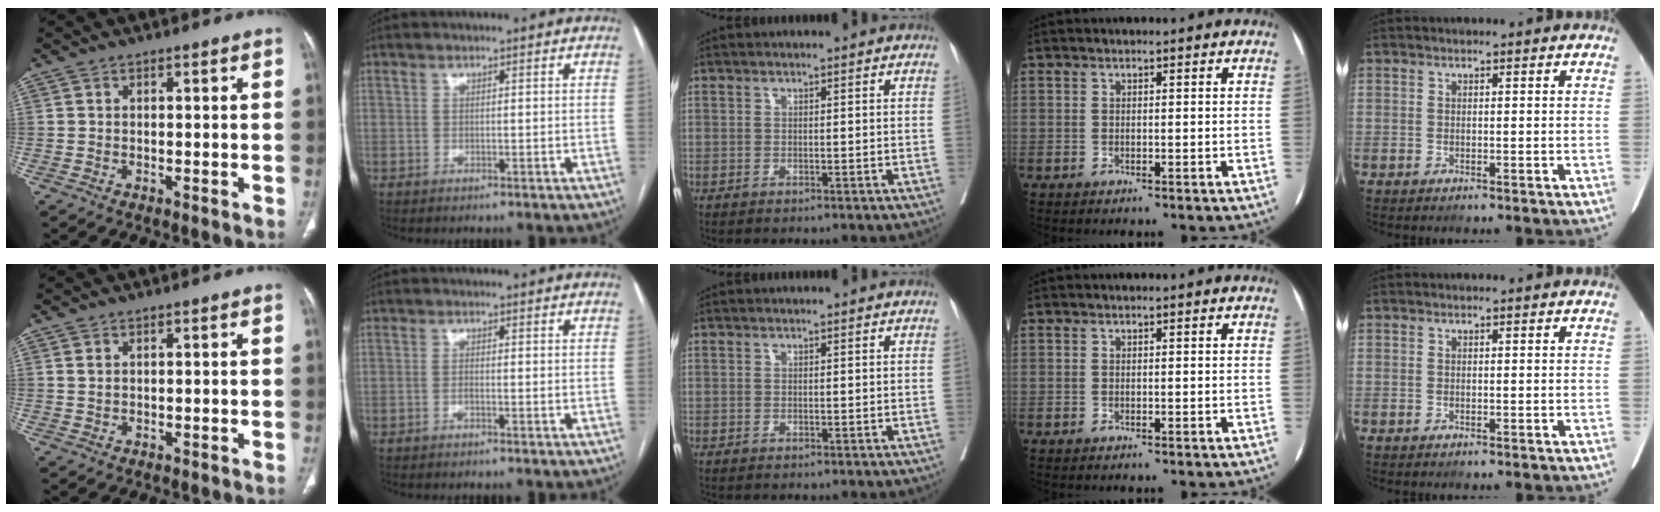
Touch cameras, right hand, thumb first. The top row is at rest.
{"thumb": {"total": 0.7, "force": [0.4, 0.3, 0.5], "torque": [-0.010, 0.005, 0.010]}, "index": {"total": 0.9, "force": [-0.3, 0.1, 0.9], "torque": [-0.015, 0.002, -0.005]}}